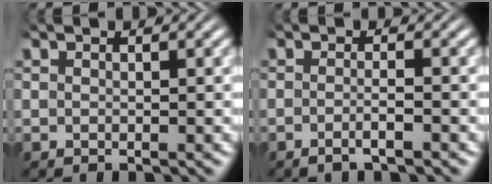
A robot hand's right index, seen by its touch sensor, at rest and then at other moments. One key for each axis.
{"total": 1.6, "fx": -1.3, "fy": -0.1, "fz": 1.0, "tx": -0.022, "ty": -0.003, "tz": -0.024}